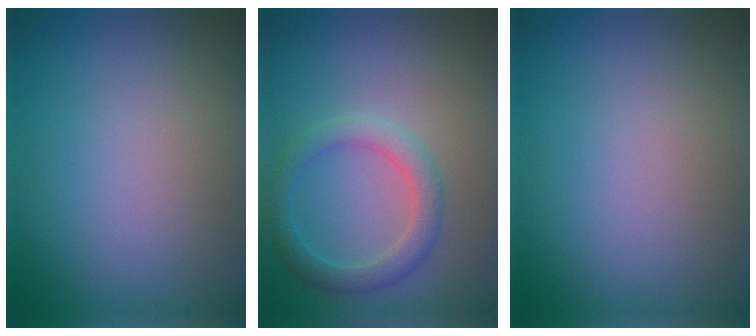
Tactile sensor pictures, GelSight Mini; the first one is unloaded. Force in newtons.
{"total": 2.8, "press": 2.8, "slide": 0.0}
{"total": 0.0}